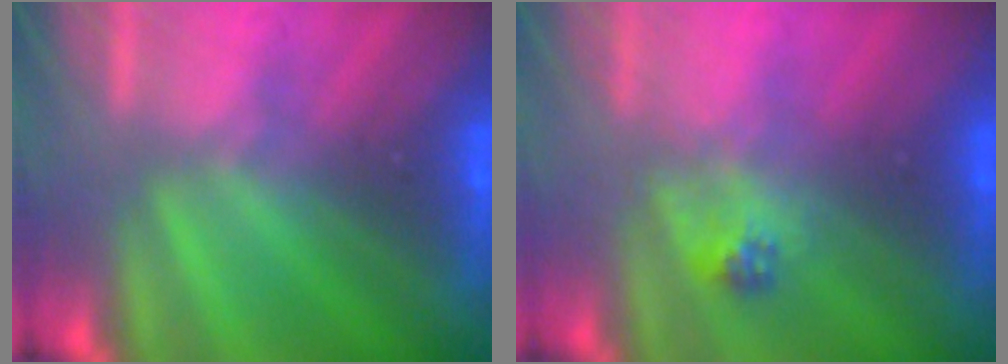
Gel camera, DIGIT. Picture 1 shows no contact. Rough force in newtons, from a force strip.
{"total": 2.3}